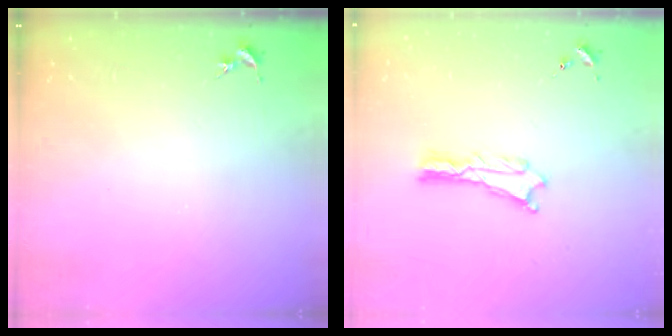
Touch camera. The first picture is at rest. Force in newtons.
{"total": 0.7, "press": 0.6, "slide": 0.2}